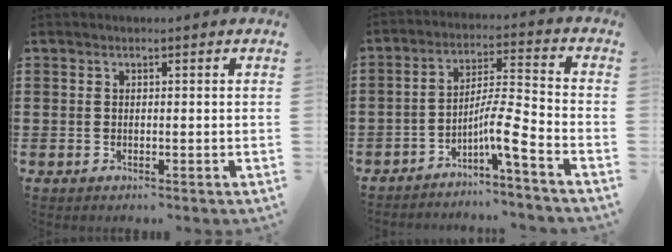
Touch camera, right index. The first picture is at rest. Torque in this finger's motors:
{"motor_torque": [0.05, 0.25, 0.33, 0.03]}